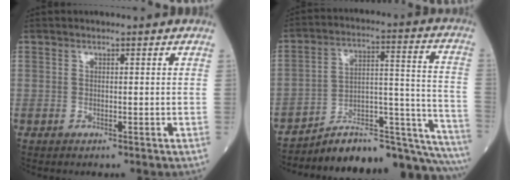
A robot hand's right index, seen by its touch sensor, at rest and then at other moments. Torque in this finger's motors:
{"motor_torque": [0.51, -0.75, 0.21, 0.01]}